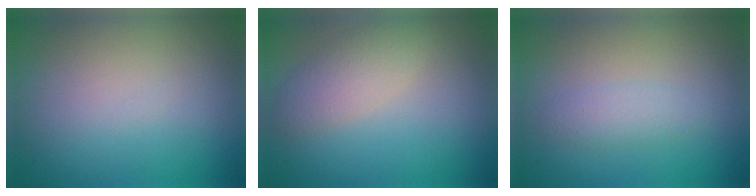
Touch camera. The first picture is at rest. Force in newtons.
{"total": 2.8, "press": 2.8, "slide": 0.1}
{"total": 1.6, "press": 1.6, "slide": 0.1}